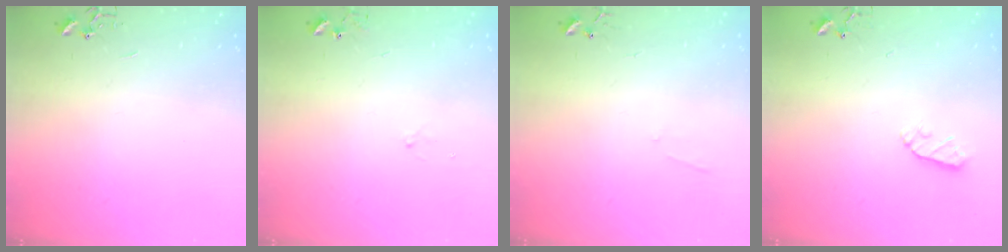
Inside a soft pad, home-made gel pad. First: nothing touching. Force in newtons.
{"total": 7.4, "press": 7.4, "slide": 0.5}
{"total": 3.8, "press": 3.7, "slide": 0.6}
{"total": 5.0, "press": 5.0, "slide": 0.5}